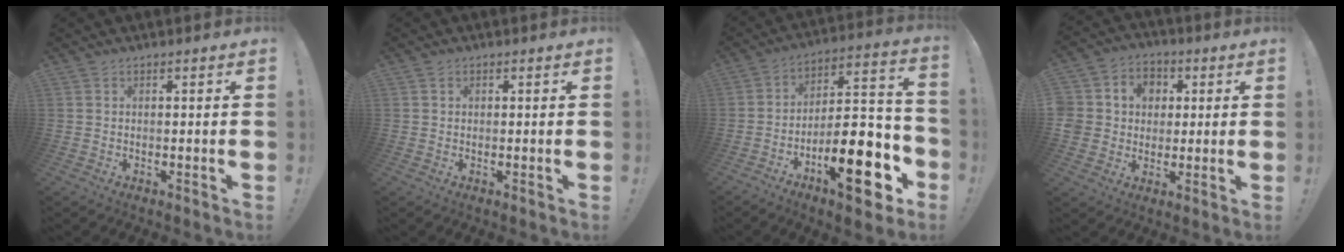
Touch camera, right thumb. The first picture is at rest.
{"total": 0.9, "force": [0.6, 0.7, 0.1], "torque": [0.005, 0.000, 0.009]}
{"total": 20.7, "force": [-9.3, 7.6, 16.8], "torque": [-0.236, 0.053, -0.142]}
{"total": 8.7, "force": [0.4, 8.4, 2.2], "torque": [-0.046, 0.005, 0.018]}